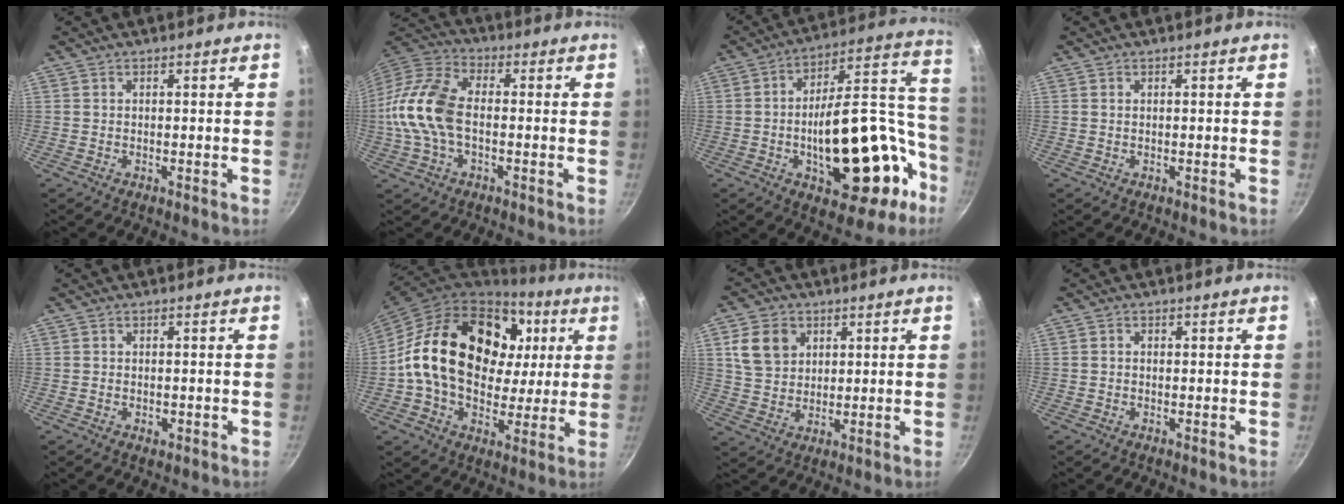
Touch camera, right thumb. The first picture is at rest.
{"total": 15.3, "force": [-1.3, 9.1, 12.3], "torque": [-0.239, 0.036, -0.043]}
{"total": 30.9, "force": [-8.1, 15.6, 25.4], "torque": [-0.308, 0.063, -0.100]}
{"total": 0.0}
{"total": 1.4, "force": [-0.4, 1.0, 0.9], "torque": [-0.011, 0.000, -0.006]}
{"total": 27.1, "force": [5.4, 19.1, 18.4], "torque": [-0.303, 0.016, 0.088]}
{"total": 8.7, "force": [3.1, 6.9, 4.3], "torque": [-0.056, -0.003, 0.060]}
{"total": 0.6, "force": [0.0, 0.5, 0.3], "torque": [-0.004, 0.004, 0.000]}